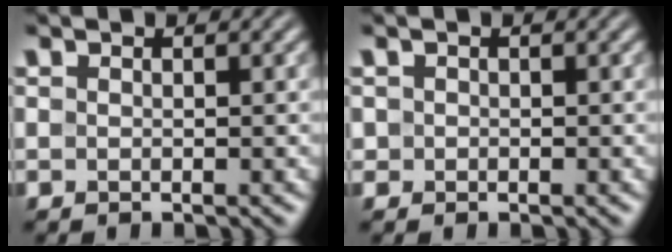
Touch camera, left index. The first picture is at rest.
{"total": 0.6, "force": [0.0, 0.6, 0.1], "torque": [0.003, -0.001, -0.004]}